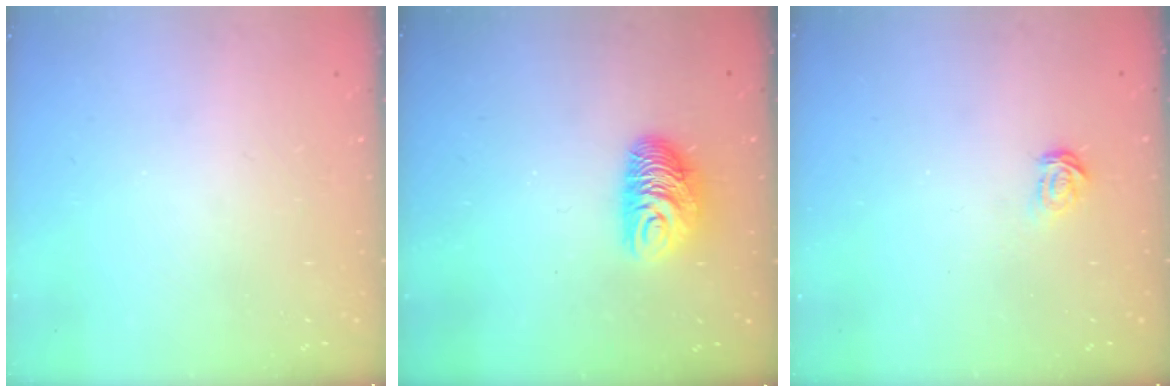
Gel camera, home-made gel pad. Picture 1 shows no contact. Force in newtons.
{"total": 9.3, "press": 9.2, "slide": 0.6}
{"total": 2.3, "press": 2.3, "slide": 0.3}